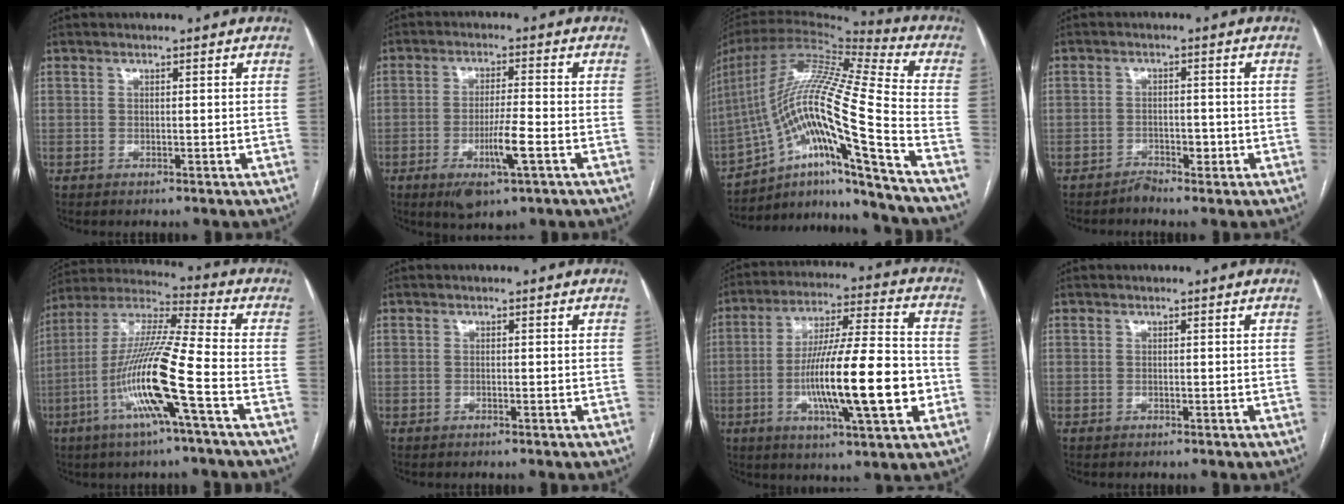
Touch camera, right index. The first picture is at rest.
{"total": 7.5, "force": [-3.1, 0.7, 6.8], "torque": [-0.125, -0.013, -0.049]}
{"total": 22.4, "force": [-10.6, -1.1, 19.7], "torque": [-0.367, -0.006, -0.187]}
{"total": 2.0, "force": [-1.7, 0.8, 0.7], "torque": [-0.007, 0.002, -0.026]}
{"total": 15.7, "force": [-5.5, -0.6, 14.6], "torque": [-0.292, -0.003, -0.112]}
{"total": 0.0}
{"total": 18.0, "force": [-4.0, 1.8, 17.5], "torque": [-0.302, -0.002, -0.063]}
{"total": 0.0}